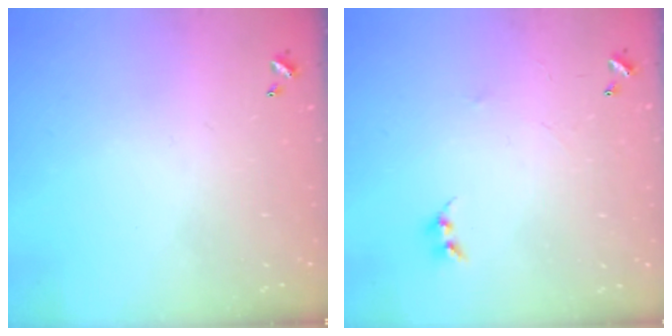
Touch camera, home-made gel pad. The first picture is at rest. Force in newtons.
{"total": 1.7, "press": 1.6, "slide": 0.4}